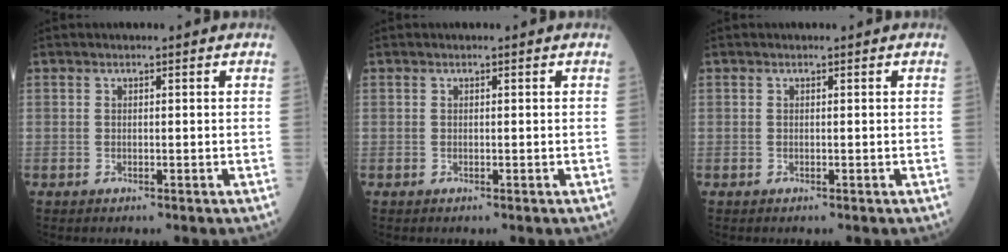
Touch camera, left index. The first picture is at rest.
{"total": 0.0}
{"total": 0.0}